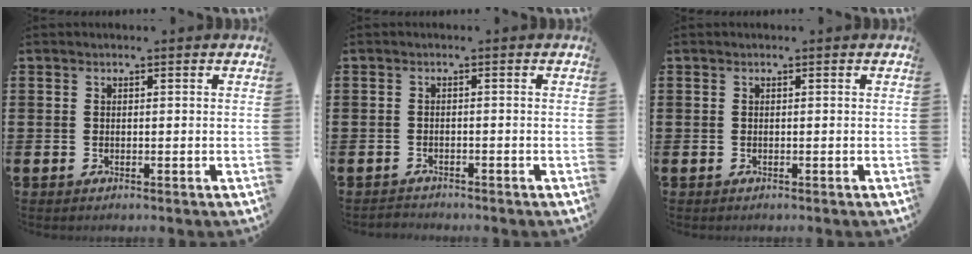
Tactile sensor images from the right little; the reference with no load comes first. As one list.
[{"total": 0.9, "force": [-0.9, 0.1, -0.4], "torque": [-0.003, 0.001, -0.015]}, {"total": 0.0}]